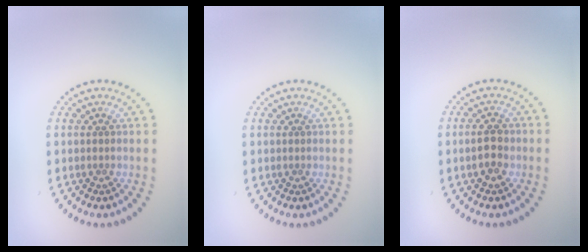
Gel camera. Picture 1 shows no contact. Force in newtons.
{"total": 0.0}
{"total": 2.5, "press": 2.5, "slide": 0.1}